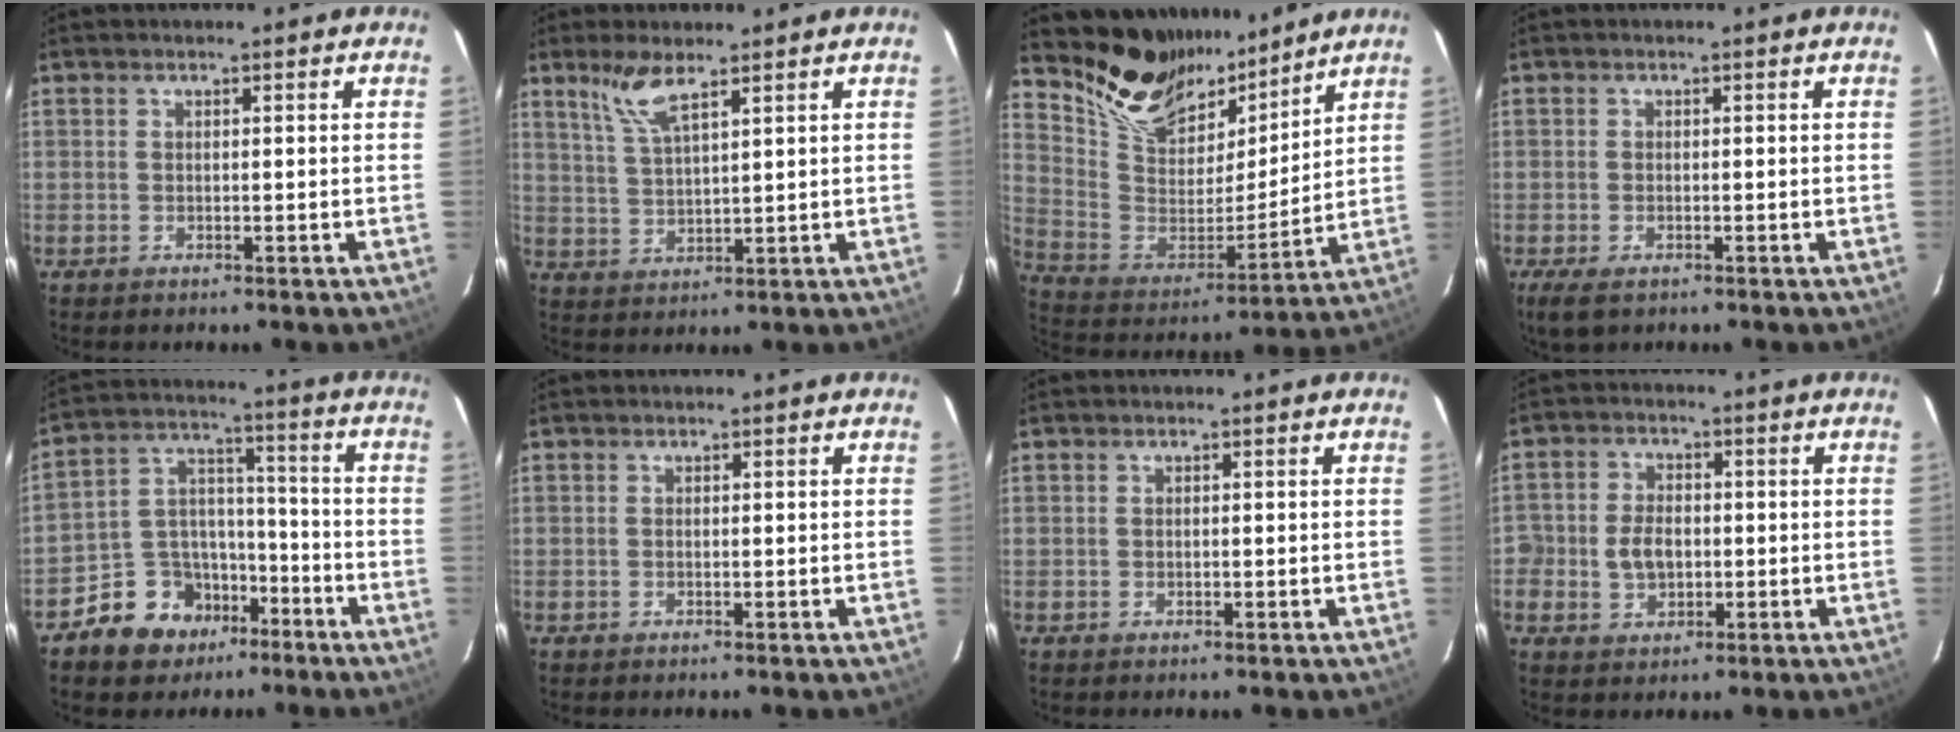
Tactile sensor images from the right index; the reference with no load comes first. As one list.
[{"total": 5.8, "force": [4.1, 1.0, 4.0], "torque": [-0.084, 0.001, 0.088]}, {"total": 17.3, "force": [14.1, 8.0, 6.0], "torque": [-0.149, -0.003, 0.271]}, {"total": 3.9, "force": [-2.1, 2.2, 2.4], "torque": [-0.054, -0.013, -0.036]}, {"total": 11.7, "force": [-7.4, 8.5, 3.3], "torque": [-0.077, 0.048, -0.110]}, {"total": 0.0}, {"total": 0.0}, {"total": 5.8, "force": [-1.0, 4.7, 3.3], "torque": [-0.070, 0.010, -0.015]}]